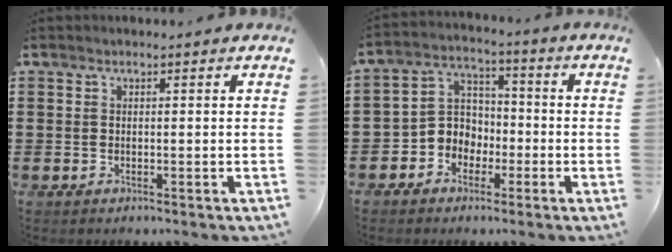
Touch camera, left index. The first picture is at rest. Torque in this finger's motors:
{"motor_torque": [1.13, 0.70, 0.43, 0.03]}